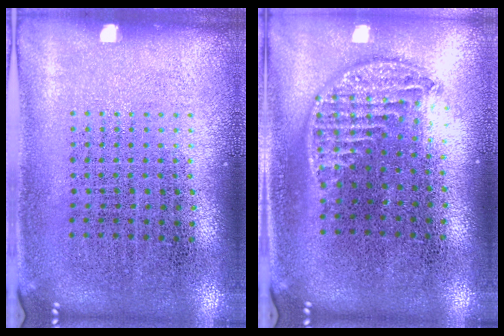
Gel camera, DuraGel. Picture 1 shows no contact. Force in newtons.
{"total": 1.2, "press": 1.1, "slide": 0.5}